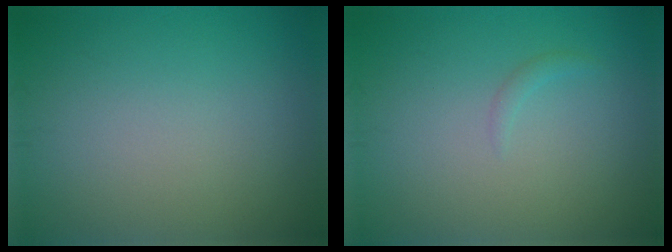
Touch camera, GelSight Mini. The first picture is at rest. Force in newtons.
{"total": 0.6, "press": 0.6, "slide": 0.1}